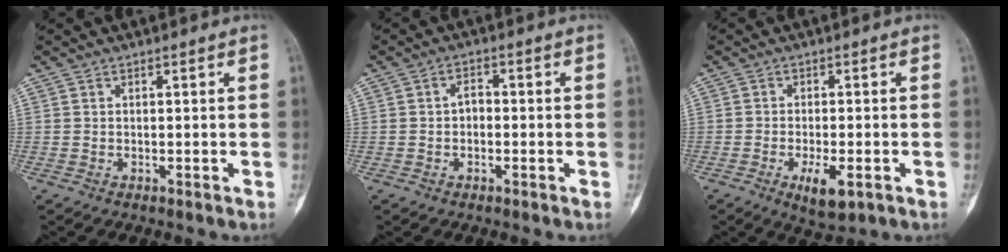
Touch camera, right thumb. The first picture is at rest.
{"total": 2.6, "force": [-0.2, 1.8, 1.9], "torque": [-0.024, 0.011, -0.008]}
{"total": 5.7, "force": [-2.4, 2.2, 4.7], "torque": [-0.078, -0.006, -0.033]}